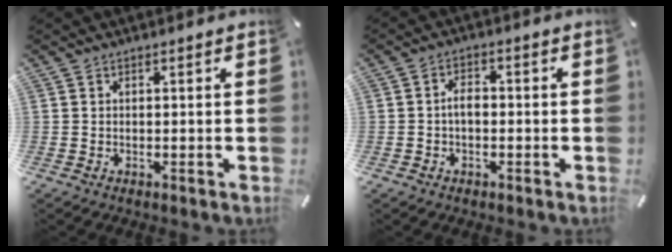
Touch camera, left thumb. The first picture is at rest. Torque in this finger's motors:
{"motor_torque": [0.04, -0.03, 0.15, 0.10, 0.03]}